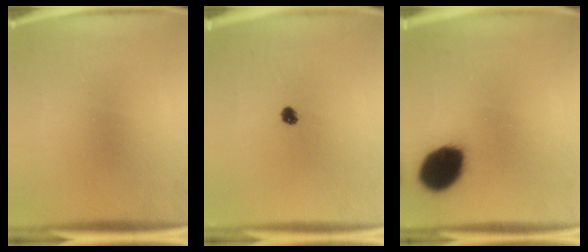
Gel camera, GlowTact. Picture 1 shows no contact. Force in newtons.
{"total": 1.9}
{"total": 15.3}